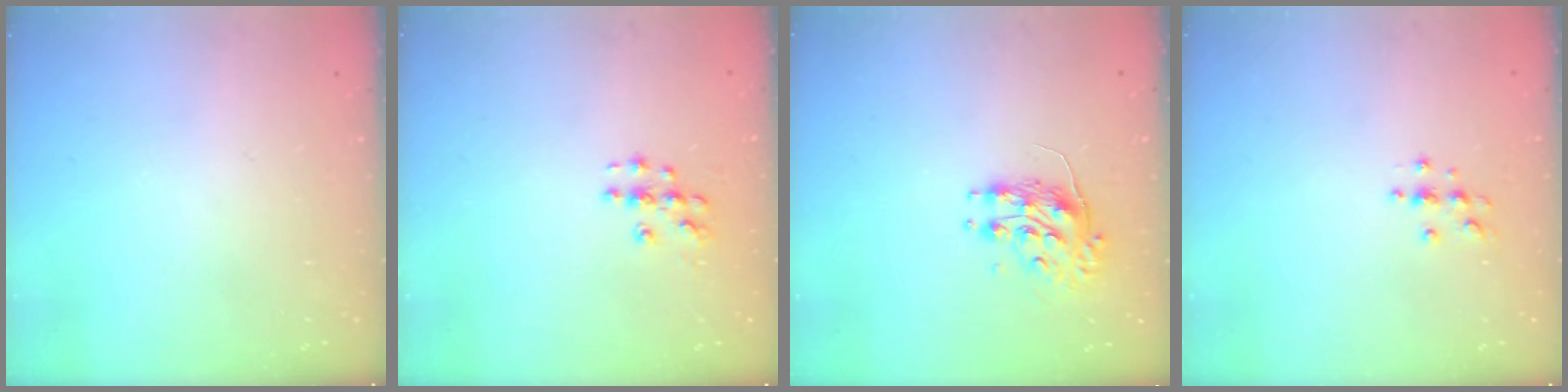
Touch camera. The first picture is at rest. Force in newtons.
{"total": 5.4, "press": 5.4, "slide": 0.5}
{"total": 8.1, "press": 8.1, "slide": 0.1}
{"total": 3.7, "press": 3.7, "slide": 0.5}